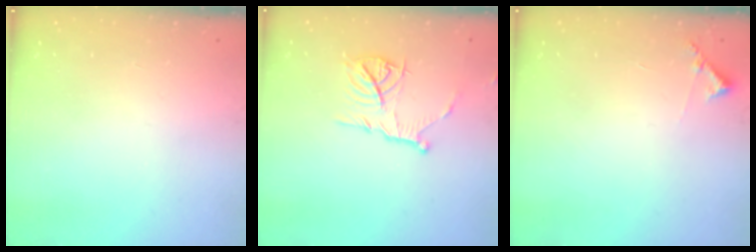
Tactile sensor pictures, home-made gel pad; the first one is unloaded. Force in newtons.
{"total": 10.3, "press": 10.3, "slide": 0.6}
{"total": 6.4, "press": 6.4, "slide": 0.5}